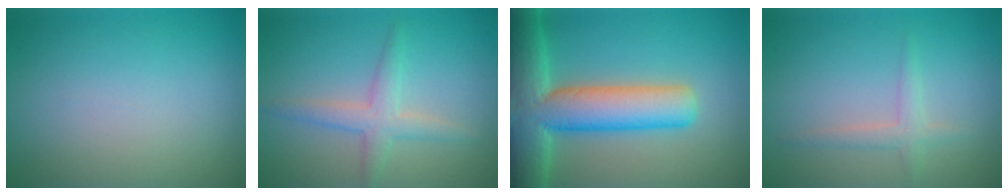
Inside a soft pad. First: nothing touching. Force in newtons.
{"total": 2.7, "press": 2.7, "slide": 0.1}
{"total": 10.9, "press": 10.9, "slide": 0.7}
{"total": 1.5, "press": 1.5, "slide": 0.1}